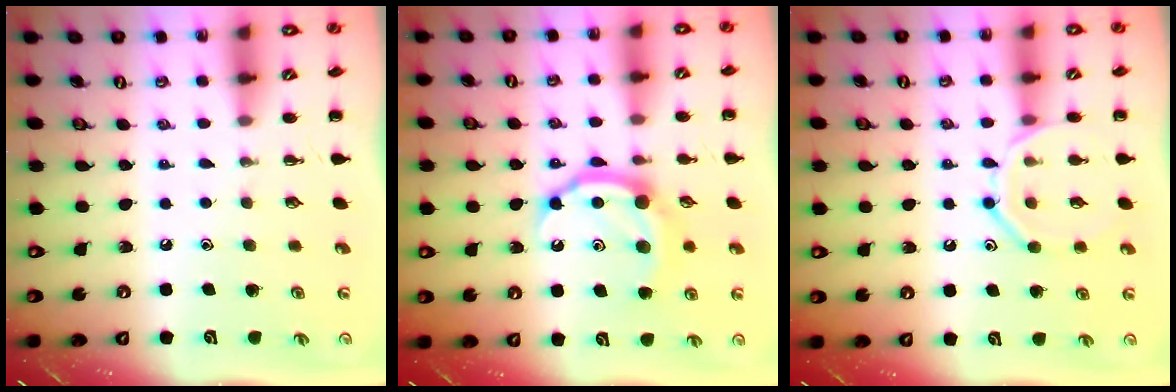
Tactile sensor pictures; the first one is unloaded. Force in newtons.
{"total": 10.5, "press": 10.5, "slide": 0.6}
{"total": 12.0, "press": 12.0, "slide": 0.7}